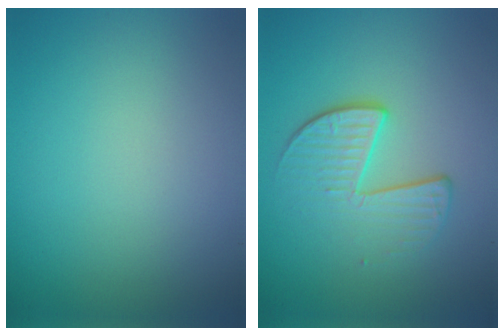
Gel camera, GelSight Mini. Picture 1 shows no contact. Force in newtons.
{"total": 4.0, "press": 2.7, "slide": 2.9}